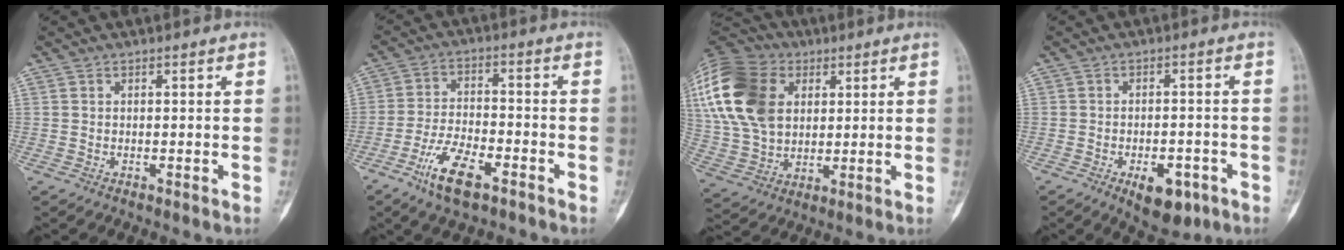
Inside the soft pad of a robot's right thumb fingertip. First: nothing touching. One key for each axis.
{"total": 10.2, "fx": -6.0, "fy": 4.2, "fz": 7.1, "tx": -0.132, "ty": 0.025, "tz": -0.111}
{"total": 23.9, "fx": 6.2, "fy": 17.2, "fz": 15.4, "tx": -0.322, "ty": 0.018, "tz": 0.117}
{"total": 8.4, "fx": -4.1, "fy": 4.5, "fz": 5.7, "tx": -0.056, "ty": 0.019, "tz": -0.050}